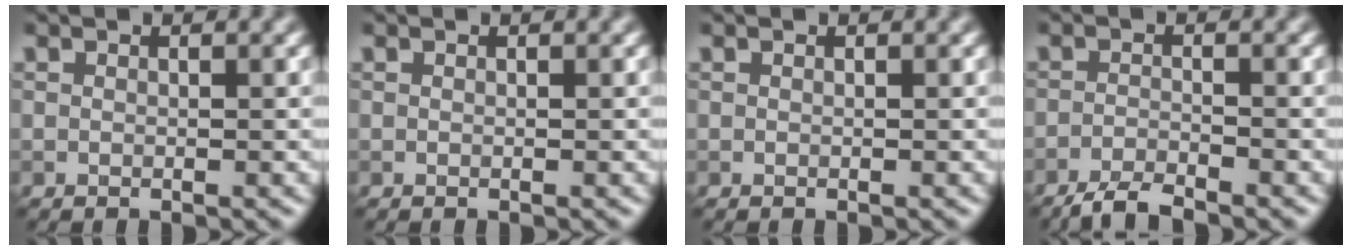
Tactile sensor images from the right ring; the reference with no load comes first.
{"total": 0.0}
{"total": 0.0}
{"total": 2.9, "force": [-2.6, 0.0, 1.2], "torque": [-0.029, 0.002, -0.055]}